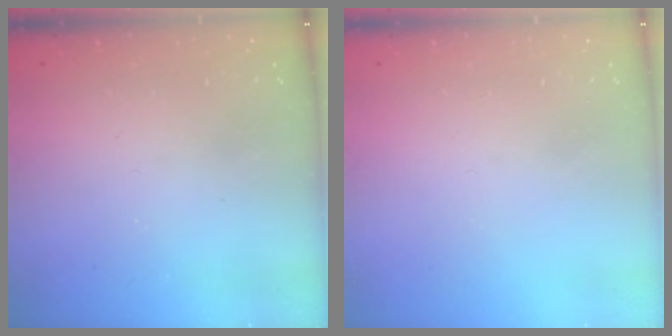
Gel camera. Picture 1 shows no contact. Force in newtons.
{"total": 0.0}